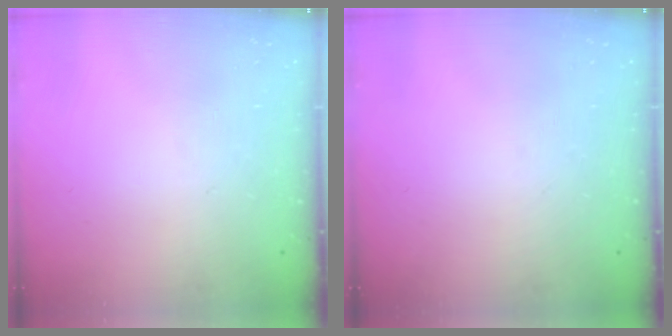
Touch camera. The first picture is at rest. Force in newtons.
{"total": 0.0}